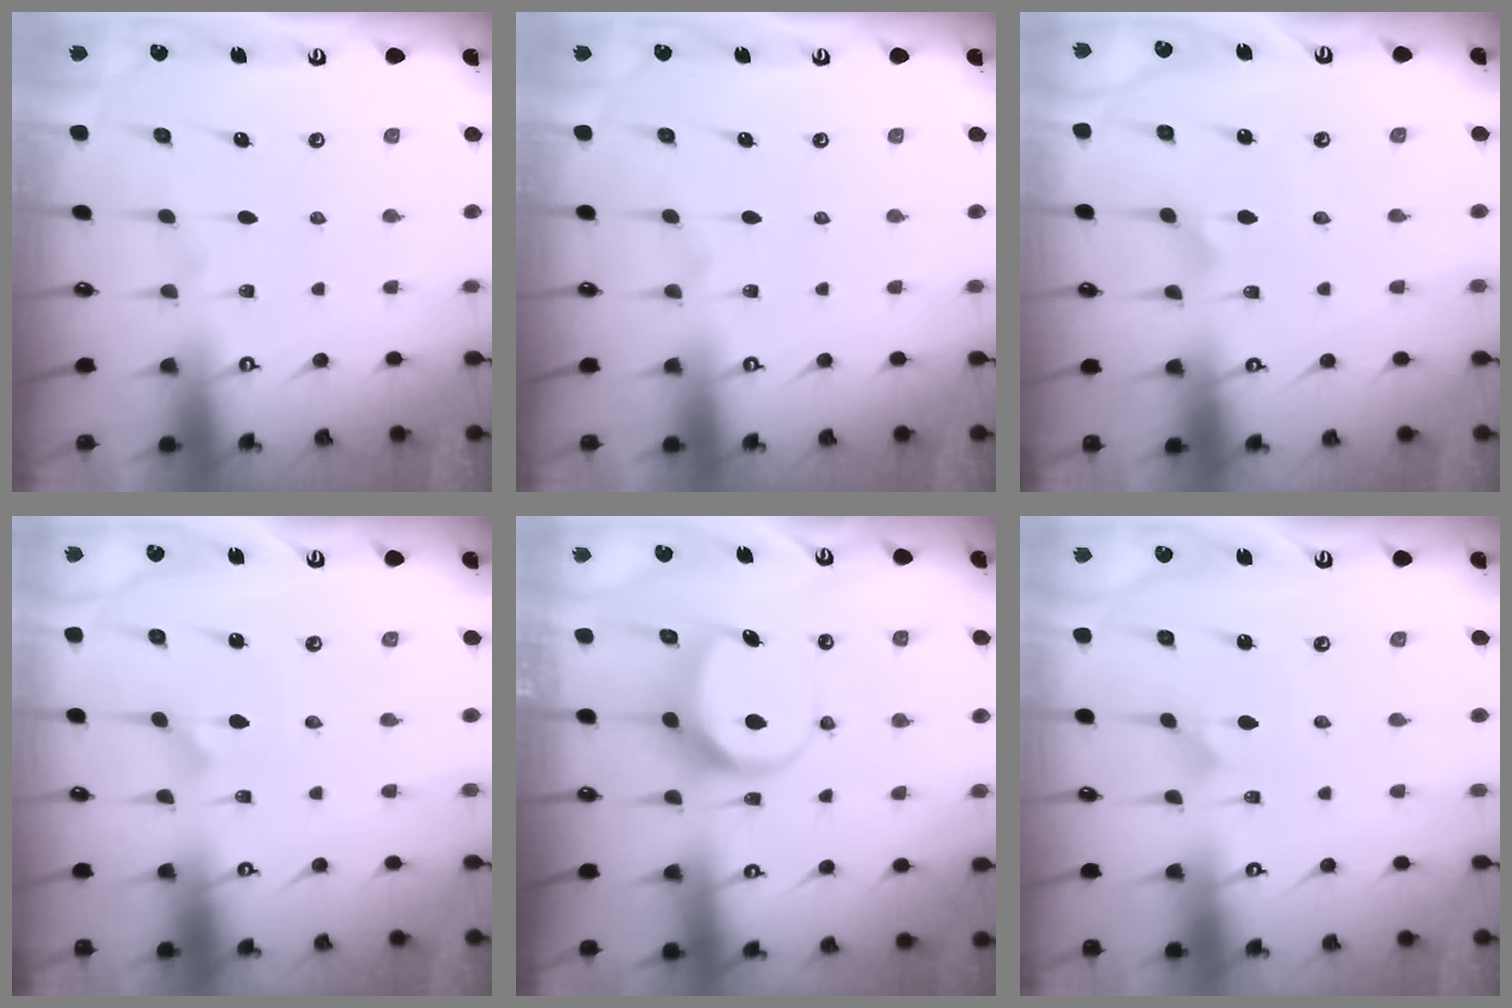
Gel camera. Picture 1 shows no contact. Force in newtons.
{"total": 0.0}
{"total": 2.1, "press": 2.1, "slide": 0.1}
{"total": 2.1, "press": 2.1, "slide": 0.5}
{"total": 7.7, "press": 7.6, "slide": 1.2}
{"total": 2.5, "press": 2.5, "slide": 0.1}